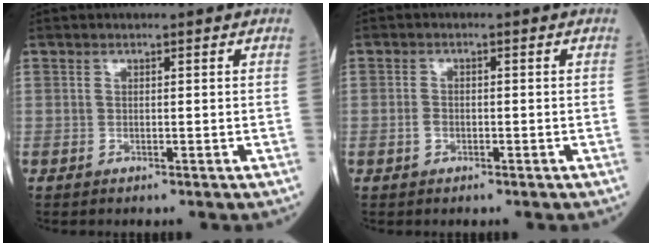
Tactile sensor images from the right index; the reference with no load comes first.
{"total": 1.5, "force": [-0.6, 1.0, 0.9], "torque": [-0.019, 0.003, -0.010]}